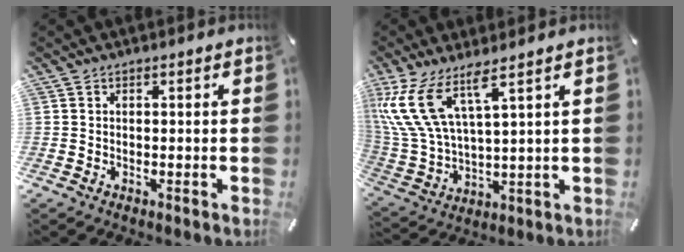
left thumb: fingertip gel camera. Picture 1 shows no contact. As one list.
[{"total": 13.2, "force": [8.1, 4.8, 9.2], "torque": [-0.237, -0.050, 0.139]}]